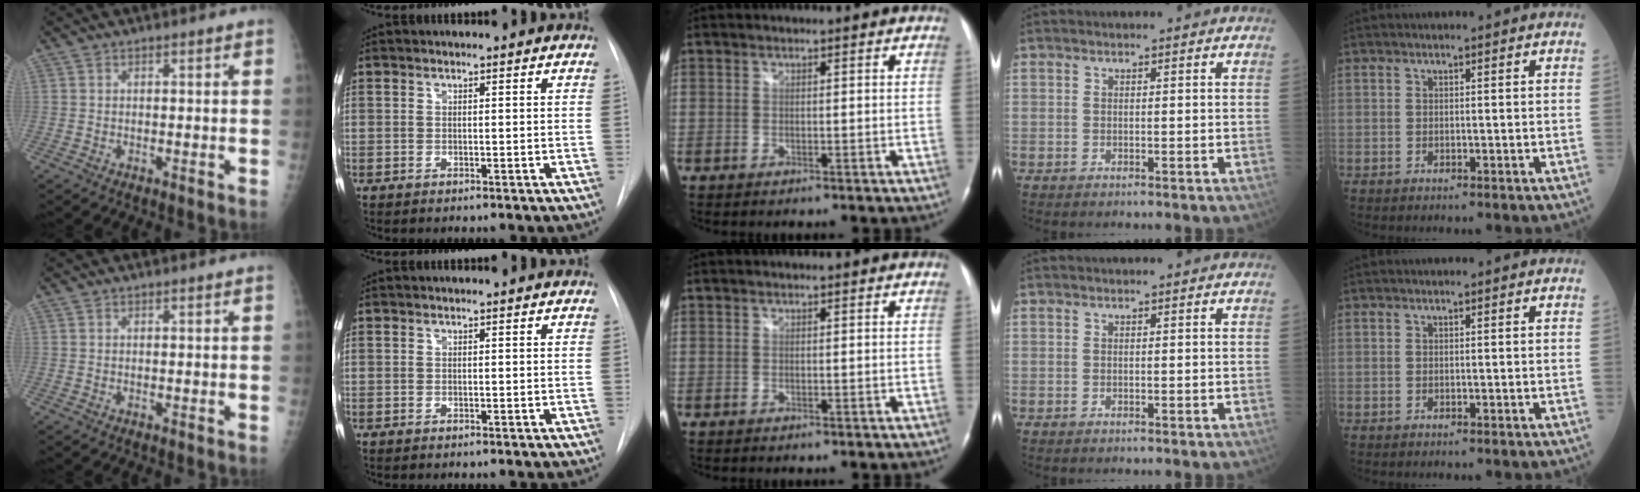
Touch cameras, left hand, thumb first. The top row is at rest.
{}